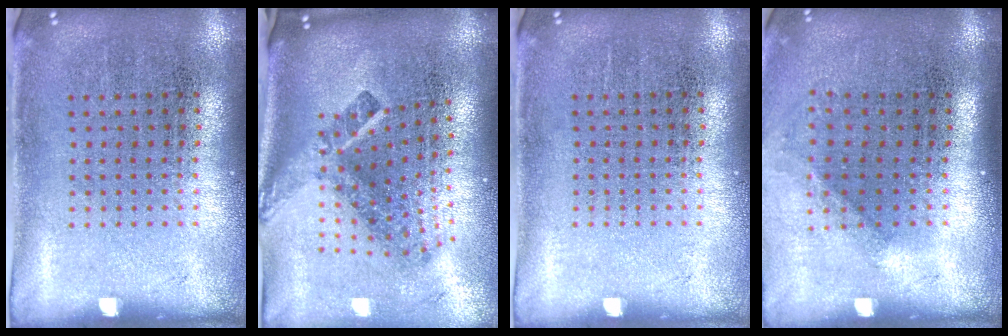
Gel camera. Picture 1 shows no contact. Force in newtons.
{"total": 2.8, "press": 1.7, "slide": 2.2}
{"total": 0.0}
{"total": 1.2, "press": 0.9, "slide": 0.8}